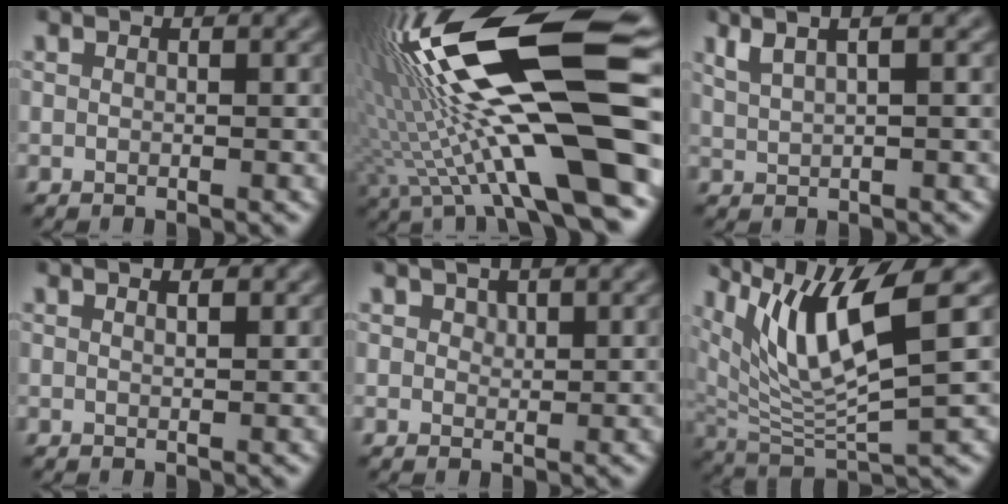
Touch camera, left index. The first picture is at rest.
{"total": 19.6, "force": [1.1, 4.4, 19.0], "torque": [-0.332, 0.022, 0.014]}
{"total": 4.0, "force": [2.6, 1.2, 2.8], "torque": [-0.042, 0.013, 0.032]}
{"total": 0.9, "force": [0.7, 0.2, 0.6], "torque": [-0.010, -0.001, 0.009]}
{"total": 1.1, "force": [0.8, 0.7, 0.4], "torque": [-0.008, -0.001, 0.014]}
{"total": 9.1, "force": [4.2, 2.3, 7.8], "torque": [-0.144, -0.006, 0.083]}